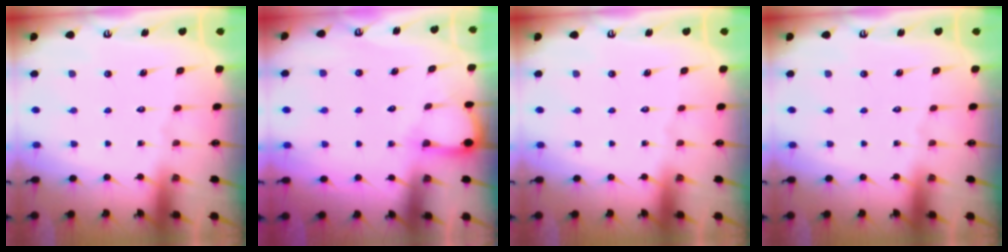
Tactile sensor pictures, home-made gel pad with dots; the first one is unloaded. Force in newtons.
{"total": 4.3, "press": 4.3, "slide": 0.4}
{"total": 0.0}
{"total": 0.0}